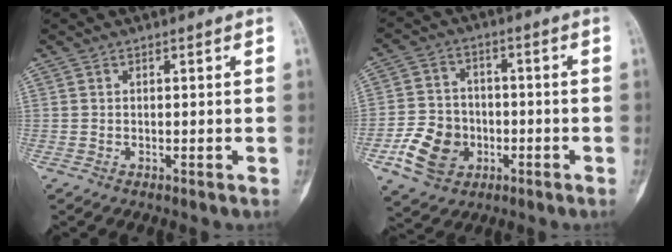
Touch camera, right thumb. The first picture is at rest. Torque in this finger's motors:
{"motor_torque": [-0.03, 0.19, 0.29, -0.09, 0.02]}